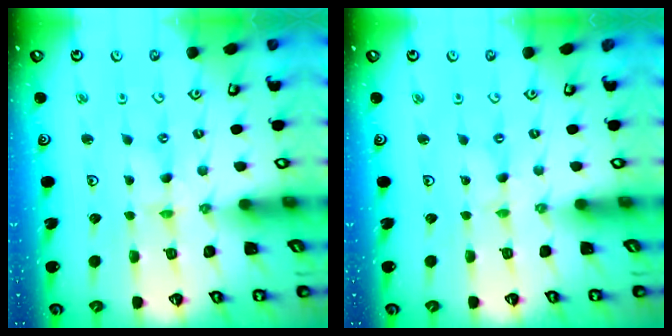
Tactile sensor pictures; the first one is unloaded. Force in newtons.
{"total": 0.0}